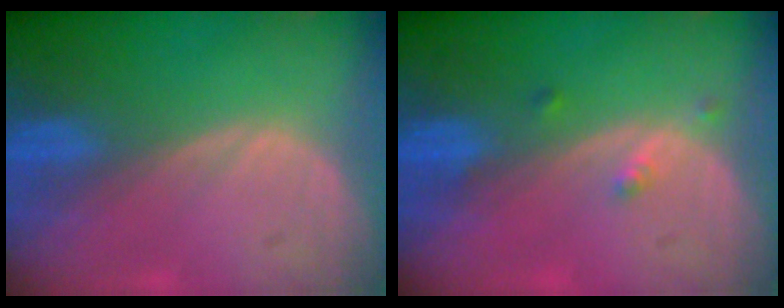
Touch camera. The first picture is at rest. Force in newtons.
{"total": 1.9, "press": 1.5, "slide": 1.0}